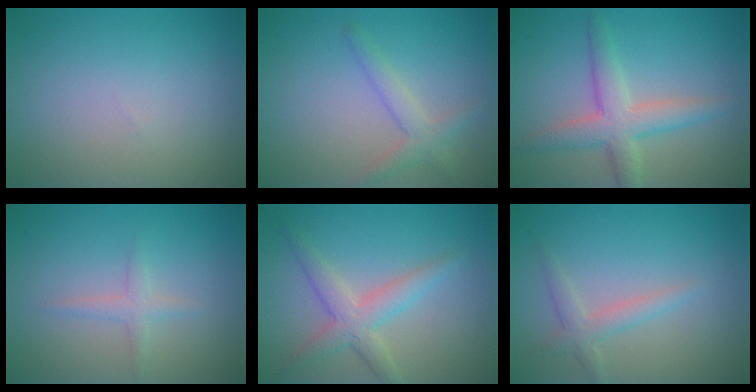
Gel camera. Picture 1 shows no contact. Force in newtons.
{"total": 2.2, "press": 2.2, "slide": 0.1}
{"total": 4.3, "press": 4.3, "slide": 0.1}
{"total": 1.4, "press": 1.4, "slide": 0.0}
{"total": 3.4, "press": 3.4, "slide": 0.0}
{"total": 1.9, "press": 1.9, "slide": 0.1}